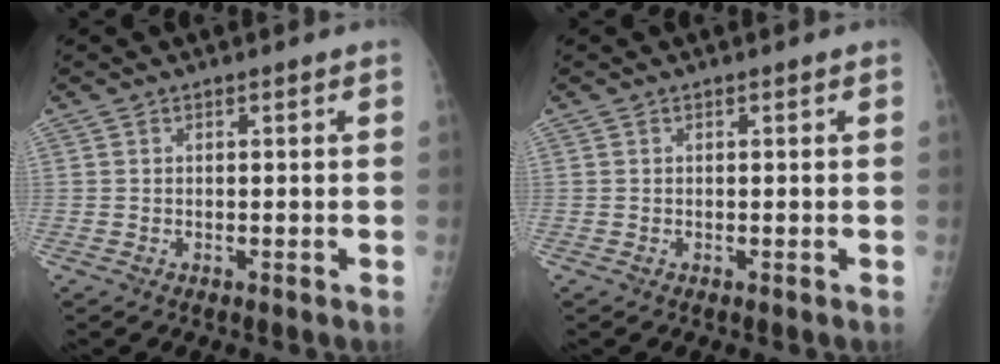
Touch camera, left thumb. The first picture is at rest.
{"total": 0.0}